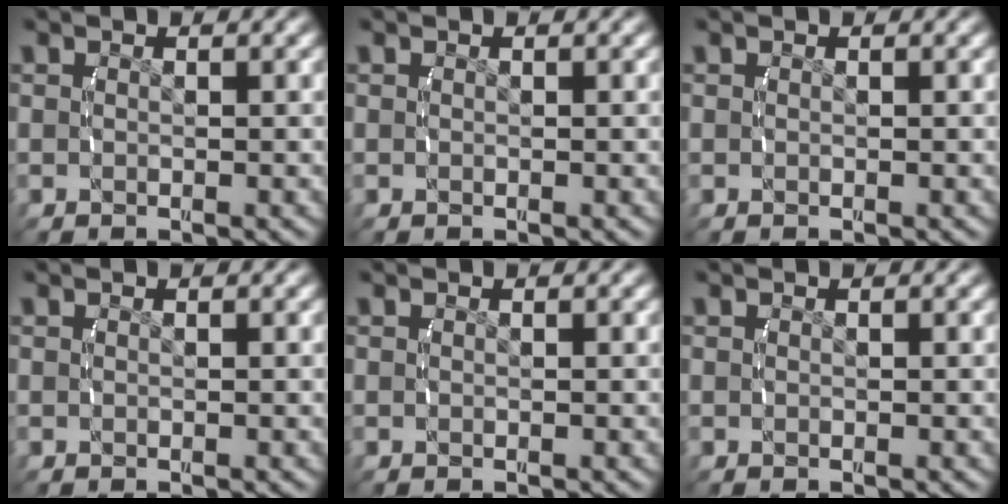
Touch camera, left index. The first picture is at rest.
{"total": 0.0}
{"total": 0.0}
{"total": 0.0}
{"total": 0.0}
{"total": 0.0}